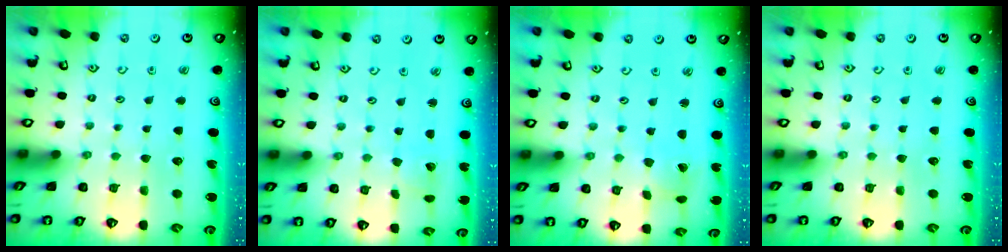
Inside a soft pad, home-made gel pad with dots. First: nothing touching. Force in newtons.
{"total": 3.4, "press": 3.4, "slide": 0.5}
{"total": 2.2, "press": 2.2, "slide": 0.3}
{"total": 0.0}